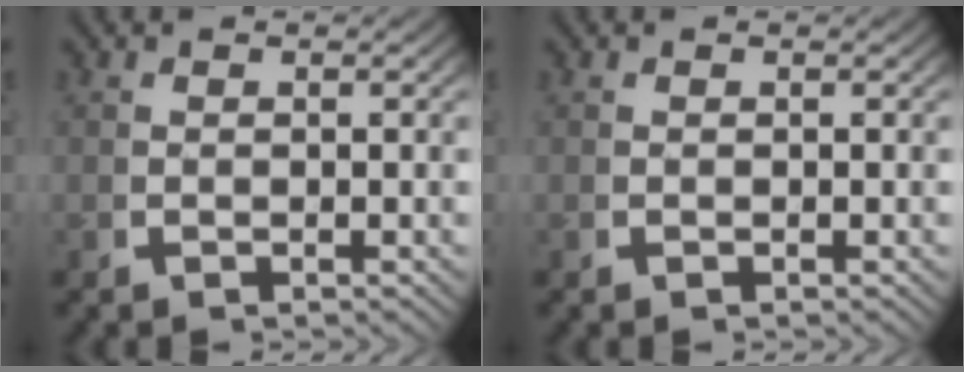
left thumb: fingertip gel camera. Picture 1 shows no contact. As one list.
[{"total": 0.0}]